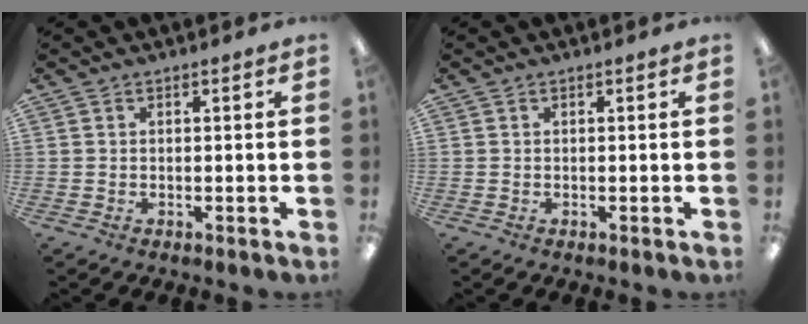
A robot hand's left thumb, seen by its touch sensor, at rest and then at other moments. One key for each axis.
{"total": 0.0}